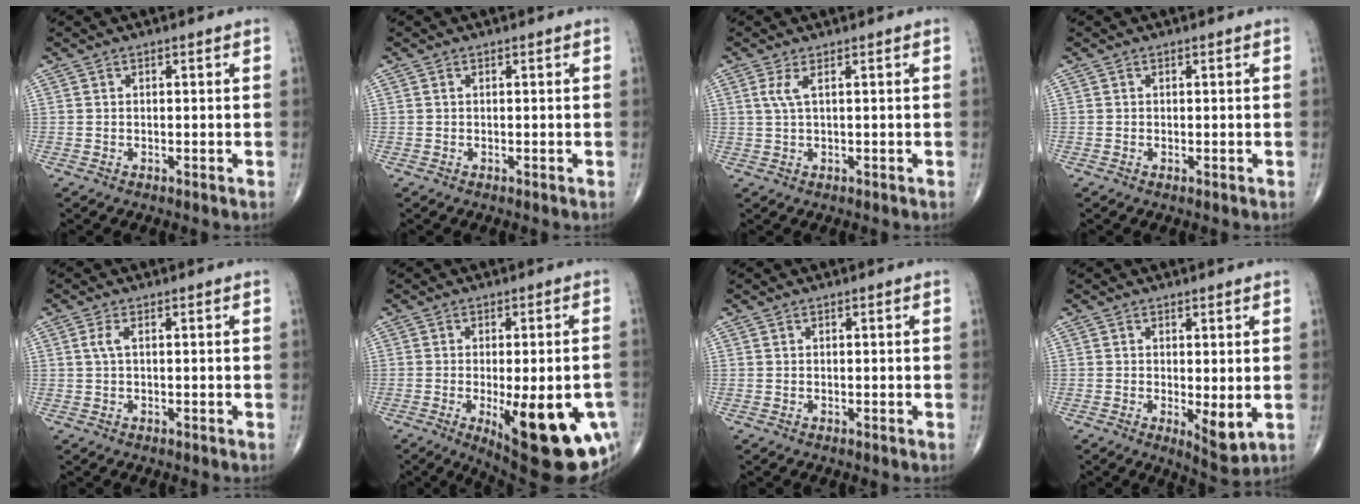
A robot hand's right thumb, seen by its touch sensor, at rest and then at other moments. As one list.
[{"total": 0.0}, {"total": 2.3, "force": [0.8, 0.4, 2.2], "torque": [-0.061, 0.004, 0.024]}, {"total": 0.0}, {"total": 1.9, "force": [0.5, 0.7, 1.7], "torque": [-0.047, 0.008, 0.013]}, {"total": 20.7, "force": [-6.6, 7.2, 18.2], "torque": [-0.185, -0.011, -0.067]}, {"total": 0.0}, {"total": 5.0, "force": [-0.4, 1.8, 4.7], "torque": [-0.067, -0.018, -0.002]}]